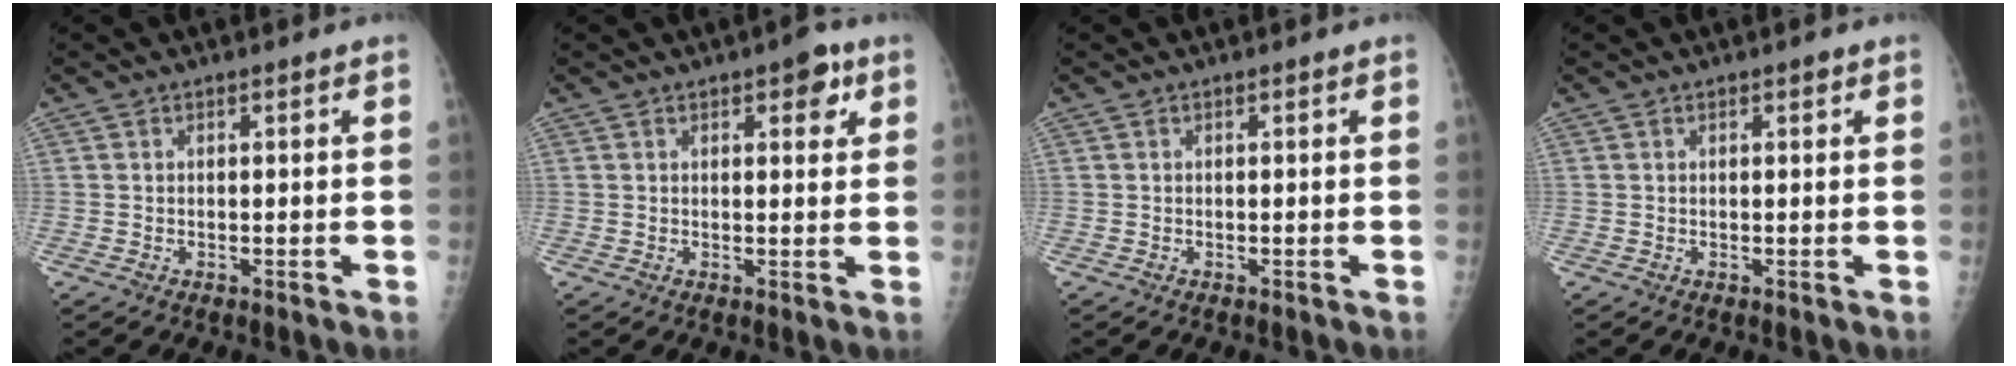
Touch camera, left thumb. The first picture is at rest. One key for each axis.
{"total": 4.5, "fx": 2.3, "fy": 2.0, "fz": 3.3, "tx": -0.025, "ty": -0.006, "tz": 0.024}
{"total": 0.0}
{"total": 0.8, "fx": 0.5, "fy": 0.3, "fz": 0.5, "tx": -0.006, "ty": -0.002, "tz": 0.008}